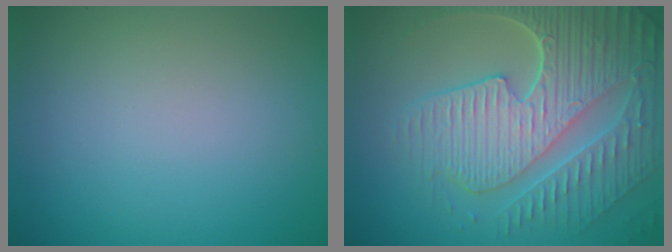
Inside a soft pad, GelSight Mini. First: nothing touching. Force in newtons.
{"total": 8.8, "press": 6.3, "slide": 6.1}